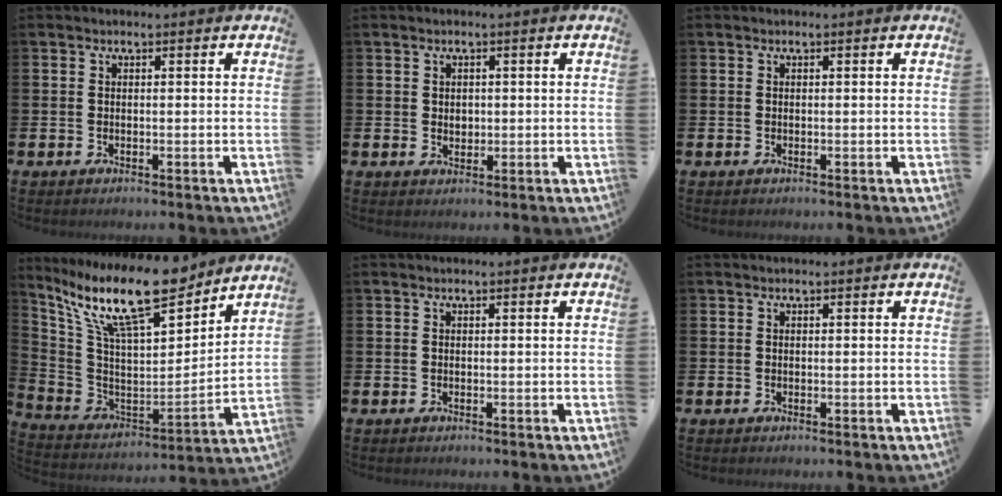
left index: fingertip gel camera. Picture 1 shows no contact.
{"total": 1.4, "force": [0.8, 1.1, 0.5], "torque": [0.009, -0.001, 0.009]}
{"total": 0.0}
{"total": 15.4, "force": [12.2, 3.6, 8.6], "torque": [-0.193, -0.063, 0.214]}
{"total": 0.0}
{"total": 0.0}